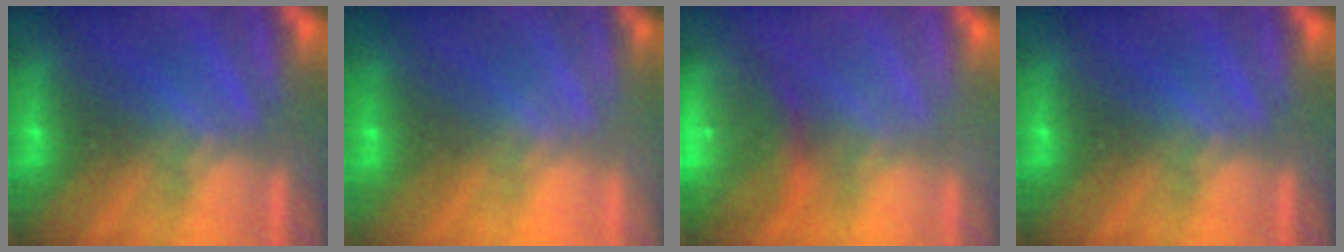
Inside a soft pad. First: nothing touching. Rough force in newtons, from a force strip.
{"total": 3.4}
{"total": 7.3}
{"total": 0.0}